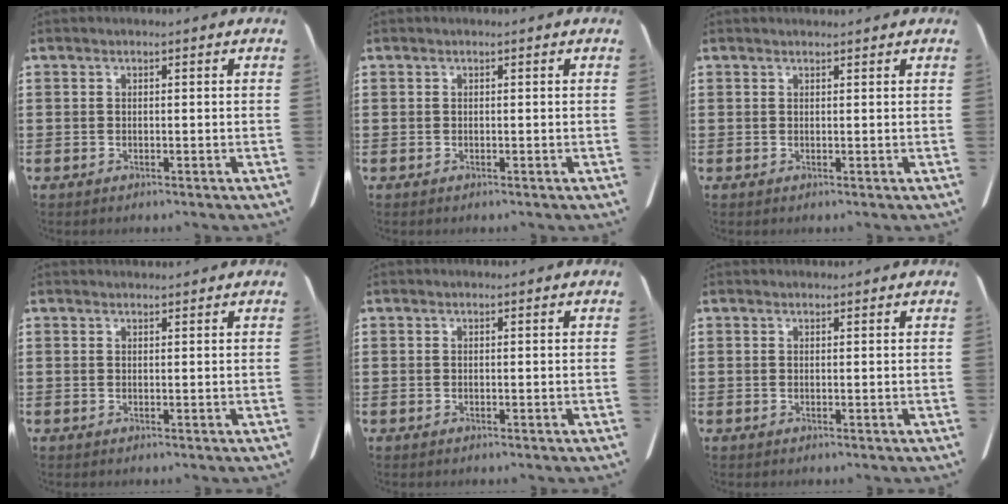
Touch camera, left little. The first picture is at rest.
{"total": 0.0}
{"total": 0.7, "force": [0.7, 0.0, 0.1], "torque": [0.004, -0.003, 0.011]}
{"total": 0.9, "force": [0.9, 0.0, 0.1], "torque": [0.005, -0.002, 0.016]}
{"total": 0.0}
{"total": 0.5, "force": [0.5, 0.1, 0.1], "torque": [0.006, -0.002, 0.008]}